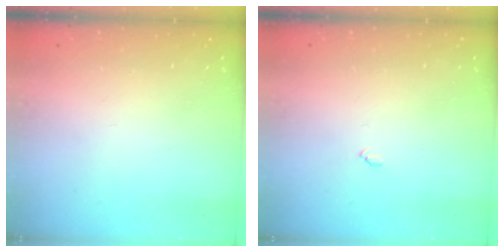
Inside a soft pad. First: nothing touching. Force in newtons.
{"total": 3.1, "press": 3.1, "slide": 0.4}